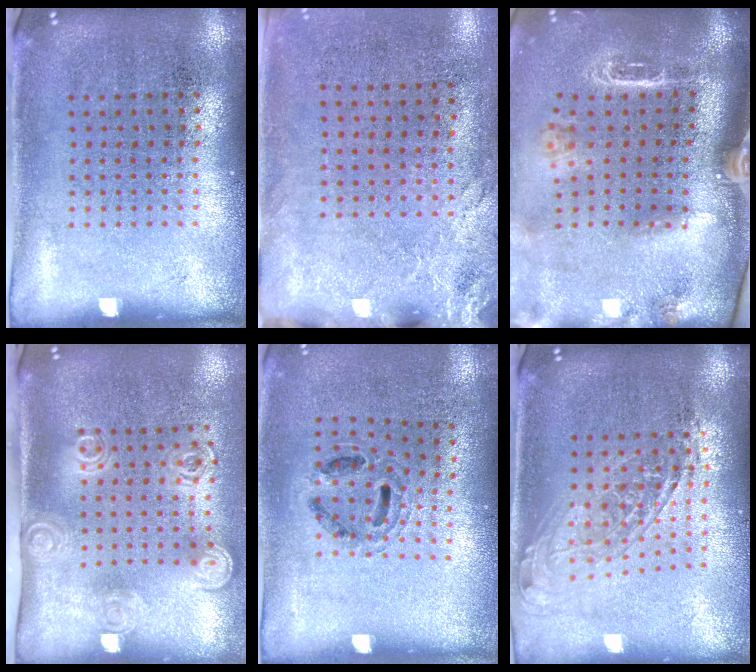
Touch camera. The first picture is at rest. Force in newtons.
{"total": 2.5, "press": 2.1, "slide": 1.5}
{"total": 2.6, "press": 2.0, "slide": 1.7}
{"total": 2.0, "press": 1.4, "slide": 1.4}
{"total": 0.9, "press": 0.8, "slide": 0.2}
{"total": 1.7, "press": 1.3, "slide": 1.0}